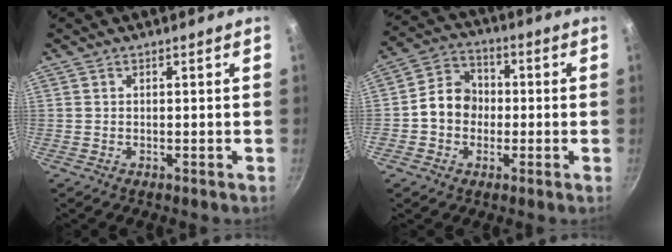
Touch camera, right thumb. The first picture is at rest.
{"total": 8.9, "force": [-0.8, 7.6, 4.6], "torque": [-0.044, 0.025, -0.031]}